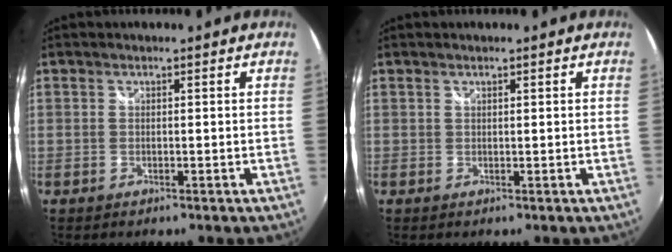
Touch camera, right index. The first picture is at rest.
{"total": 0.0}